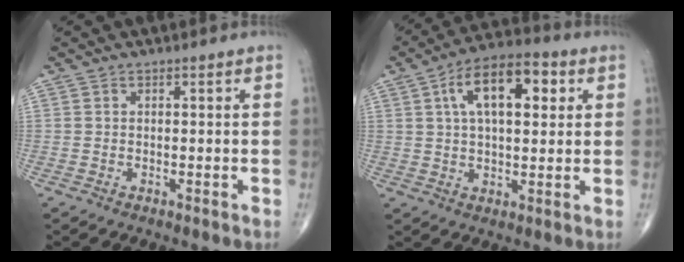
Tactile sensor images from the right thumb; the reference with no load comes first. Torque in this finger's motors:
{"motor_torque": [0.38, 3.12, 1.18, 0.33, 0.08]}